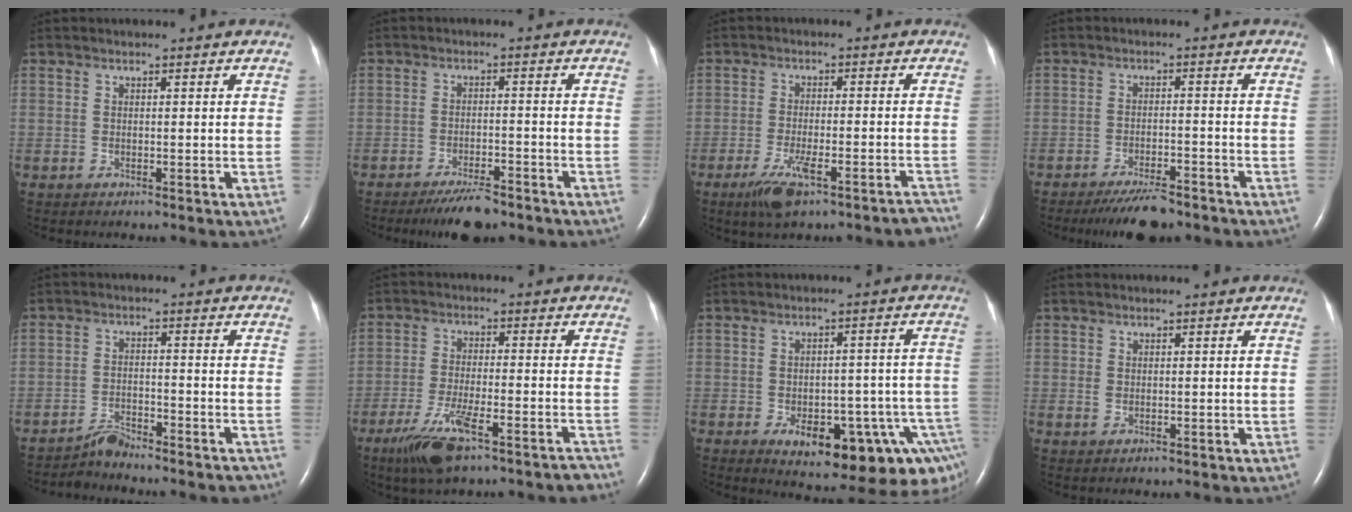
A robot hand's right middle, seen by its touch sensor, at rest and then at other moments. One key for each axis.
{"total": 5.7, "fx": -4.6, "fy": 1.3, "fz": 3.0, "tx": -0.057, "ty": -0.007, "tz": -0.076}
{"total": 8.4, "fx": -6.2, "fy": 1.4, "fz": 5.5, "tx": -0.080, "ty": -0.006, "tz": -0.100}
{"total": 6.4, "fx": -5.4, "fy": 1.4, "fz": 3.2, "tx": -0.056, "ty": -0.012, "tz": -0.090}
{"total": 4.9, "fx": -4.8, "fy": 0.7, "fz": 0.6, "tx": -0.005, "ty": -0.004, "tz": -0.078}
{"total": 10.6, "fx": -7.6, "fy": 1.6, "fz": 7.2, "tx": -0.128, "ty": -0.016, "tz": -0.128}
{"total": 17.0, "fx": -8.8, "fy": 5.9, "fz": 13.3, "tx": -0.090, "ty": 0.025, "tz": -0.101}
{"total": 1.0, "fx": 0.1, "fy": 0.8, "fz": 0.6, "tx": -0.013, "ty": -0.001, "tz": 0.004}